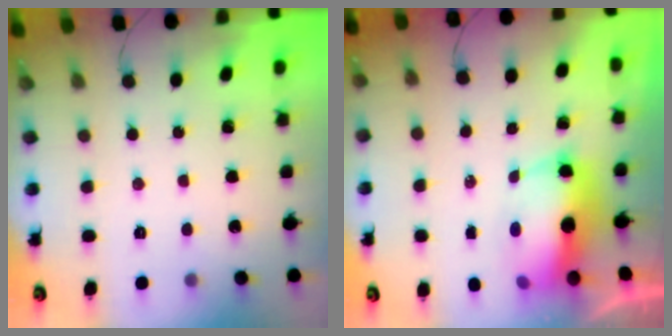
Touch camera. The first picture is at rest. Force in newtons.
{"total": 11.2, "press": 10.9, "slide": 2.3}